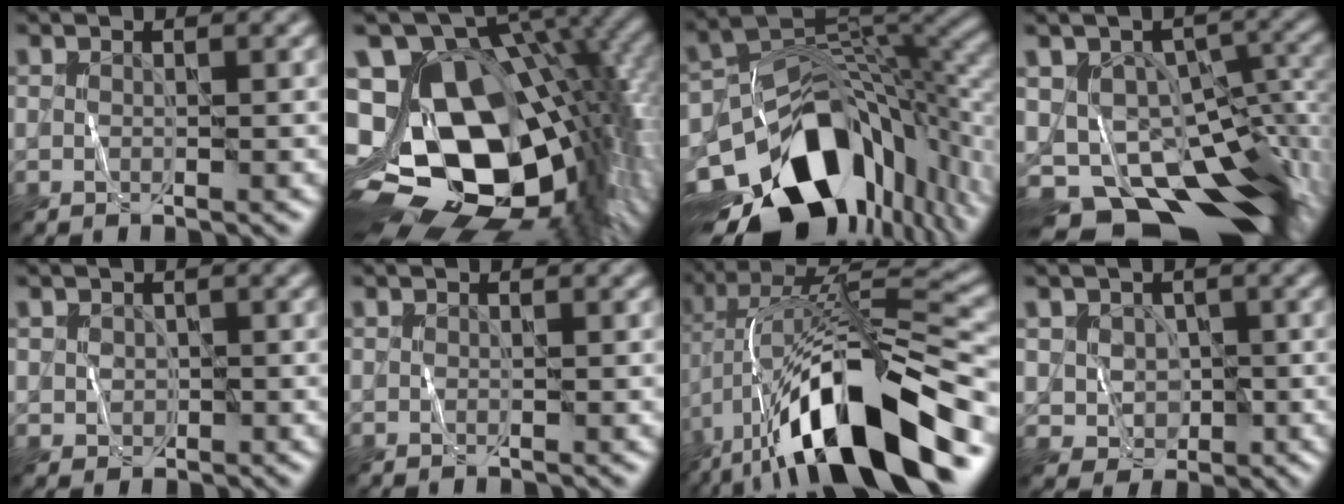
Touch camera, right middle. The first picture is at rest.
{"total": 18.0, "force": [-1.7, 11.6, 13.7], "torque": [-0.225, -0.008, -0.022]}
{"total": 17.6, "force": [-8.2, 9.9, 12.0], "torque": [-0.195, -0.014, -0.129]}
{"total": 15.3, "force": [-8.5, 8.2, 9.7], "torque": [-0.140, -0.016, -0.106]}
{"total": 1.3, "force": [0.3, 1.3, 0.2], "torque": [0.000, -0.003, 0.004]}
{"total": 0.0}
{"total": 15.1, "force": [-6.6, 5.3, 12.5], "torque": [-0.220, 0.013, -0.112]}
{"total": 3.0, "force": [0.3, 2.8, 0.9], "torque": [-0.006, -0.004, 0.004]}